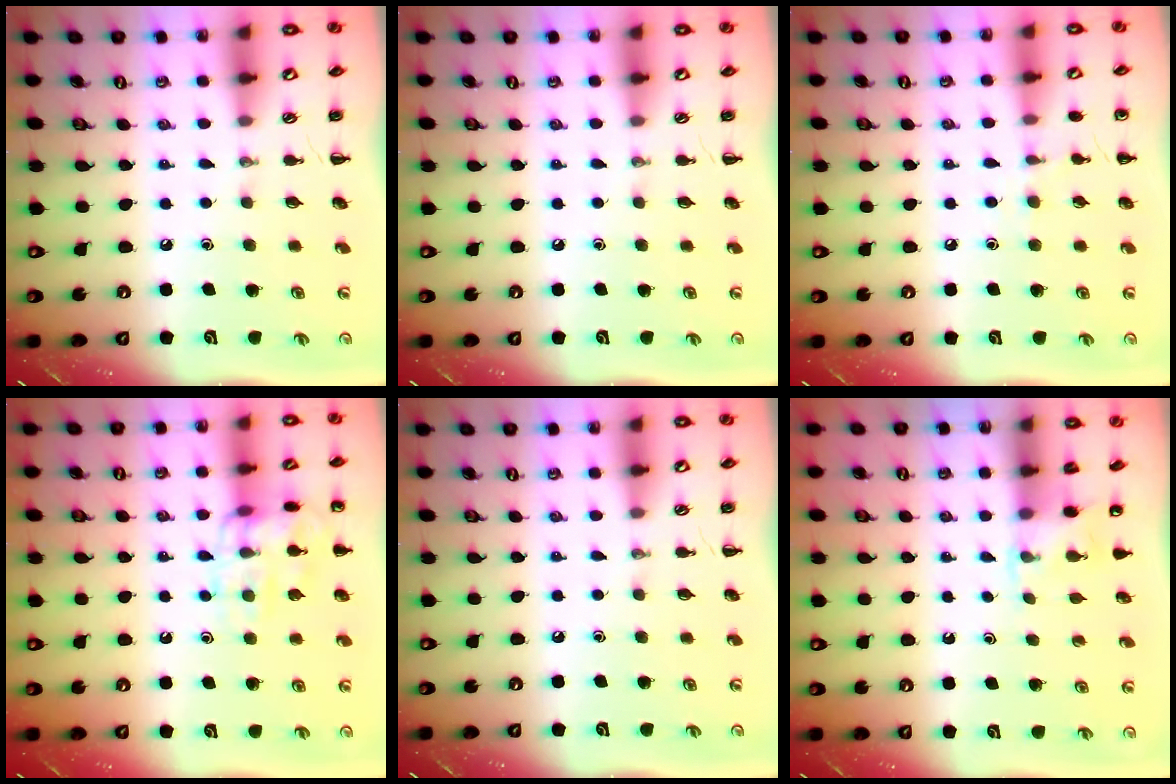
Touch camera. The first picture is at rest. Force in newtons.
{"total": 0.0}
{"total": 6.4, "press": 6.1, "slide": 1.9}
{"total": 13.4, "press": 13.4, "slide": 0.3}
{"total": 0.0}
{"total": 4.4, "press": 4.1, "slide": 1.4}